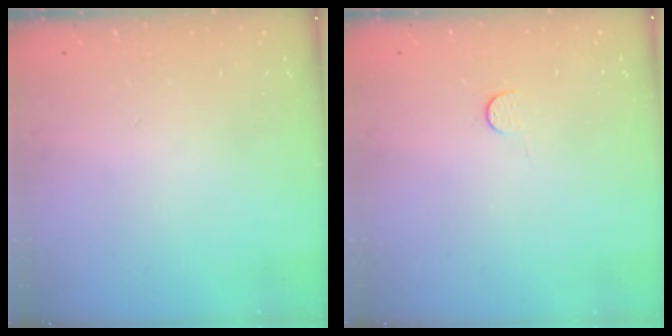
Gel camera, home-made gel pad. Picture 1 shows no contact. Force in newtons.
{"total": 2.8, "press": 2.8, "slide": 0.4}